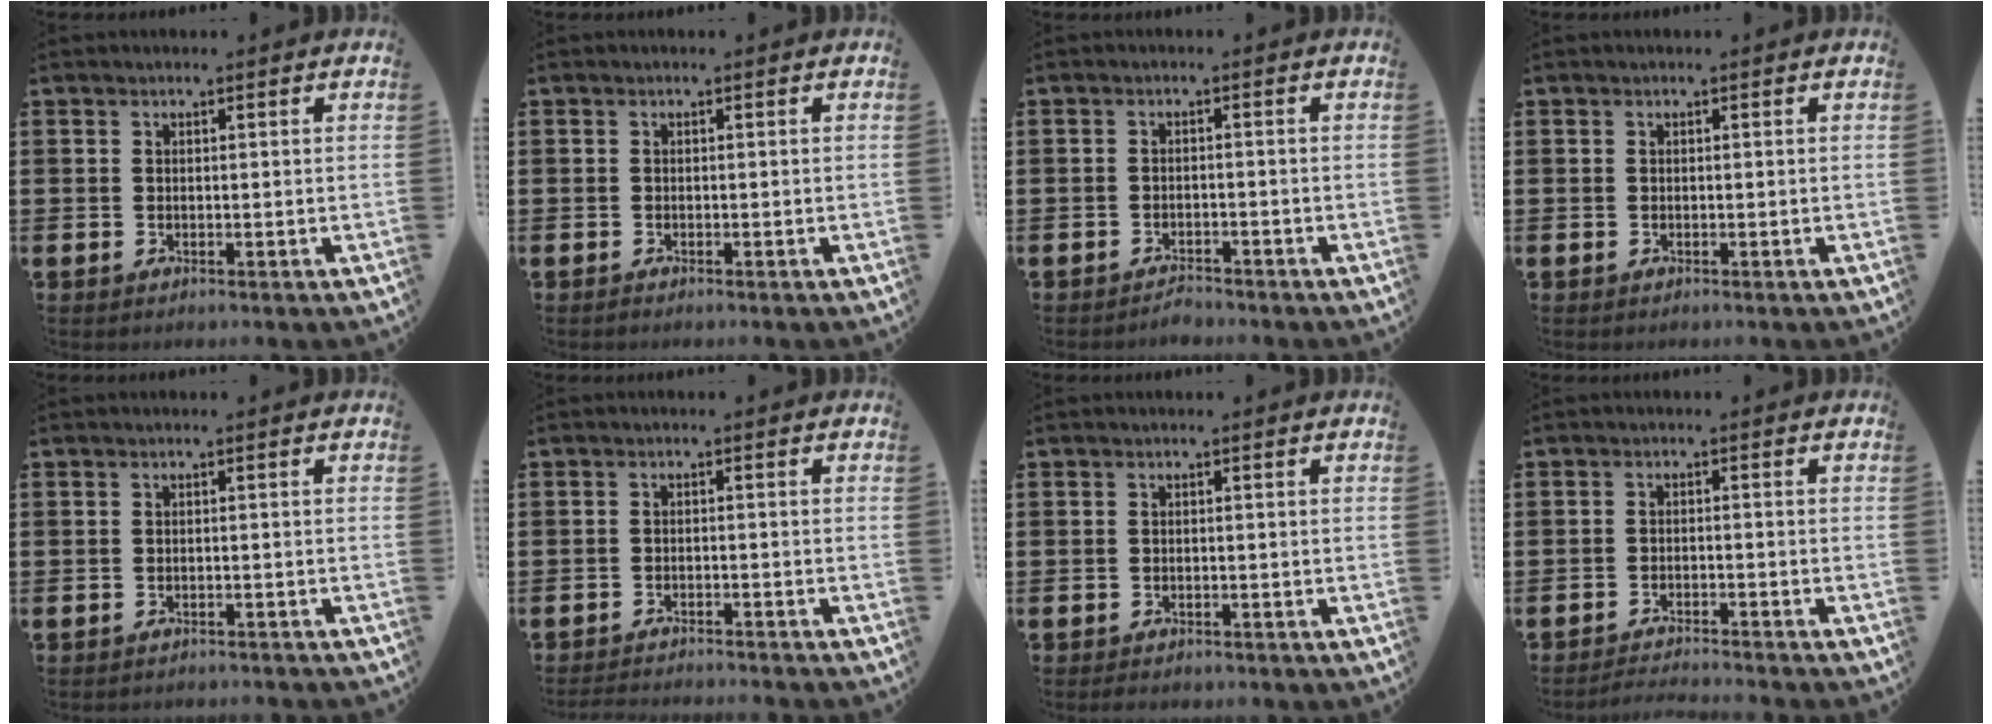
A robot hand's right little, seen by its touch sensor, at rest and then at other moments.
{"total": 0.0}
{"total": 1.4, "force": [-1.4, 0.2, 0.0], "torque": [-0.005, 0.004, -0.031]}
{"total": 0.0}
{"total": 0.9, "force": [-0.9, 0.0, 0.0], "torque": [-0.001, 0.000, -0.019]}
{"total": 1.9, "force": [-1.9, -0.2, 0.0], "torque": [-0.001, 0.003, -0.039]}
{"total": 0.8, "force": [-0.7, 0.2, 0.2], "torque": [-0.006, 0.000, -0.015]}
{"total": 1.9, "force": [-1.9, -0.2, 0.1], "torque": [-0.004, 0.003, -0.040]}